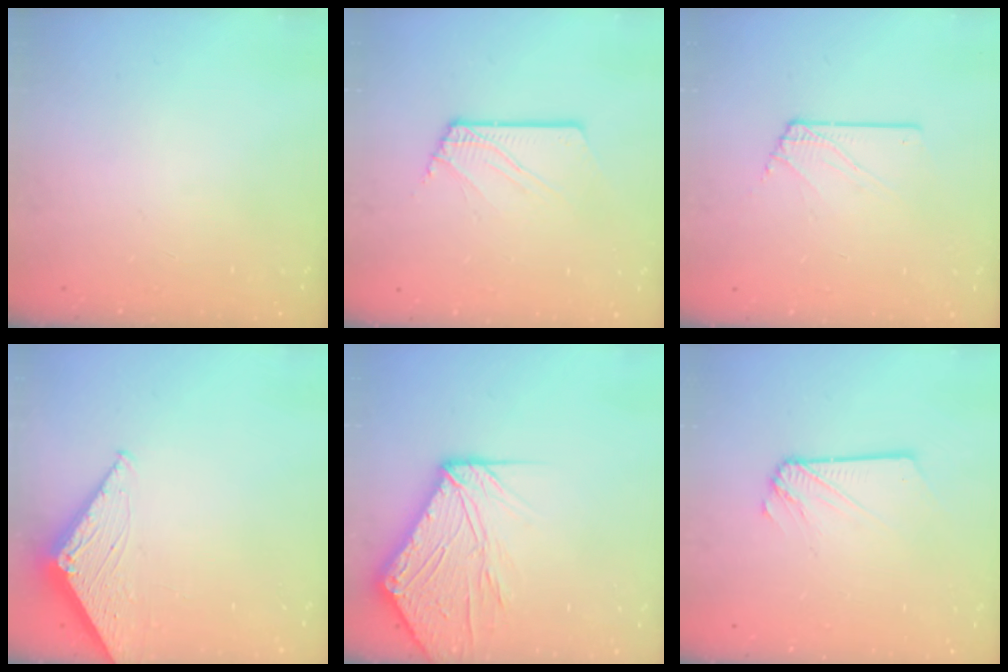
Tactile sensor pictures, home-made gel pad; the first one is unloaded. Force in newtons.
{"total": 2.3, "press": 2.3, "slide": 0.1}
{"total": 2.6, "press": 2.6, "slide": 0.2}
{"total": 2.8, "press": 2.8, "slide": 0.2}
{"total": 13.2, "press": 13.1, "slide": 1.6}
{"total": 2.6, "press": 2.6, "slide": 0.3}